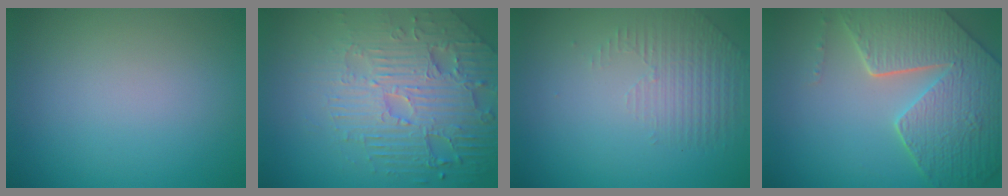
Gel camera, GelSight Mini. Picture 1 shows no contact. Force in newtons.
{"total": 7.1, "press": 5.4, "slide": 4.6}
{"total": 1.5, "press": 0.9, "slide": 1.2}
{"total": 8.8, "press": 6.3, "slide": 6.2}